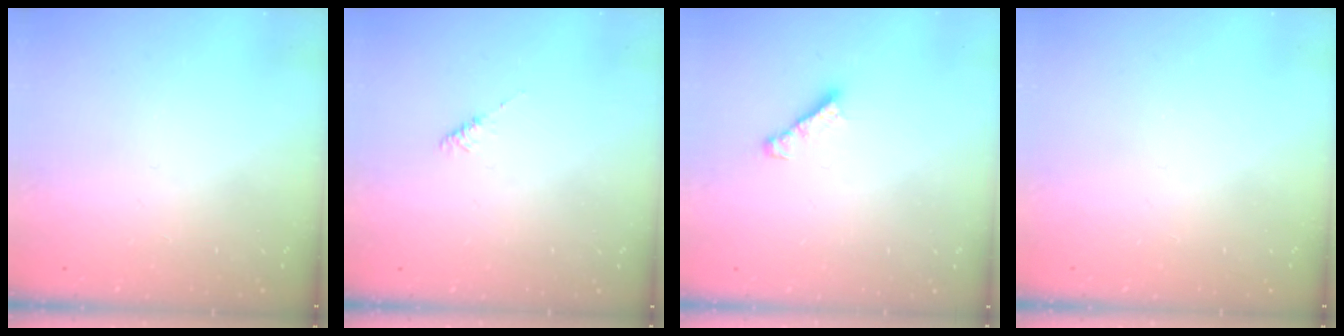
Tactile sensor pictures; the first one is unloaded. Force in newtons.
{"total": 2.0, "press": 1.9, "slide": 0.4}
{"total": 3.0, "press": 3.0, "slide": 0.4}
{"total": 0.0}